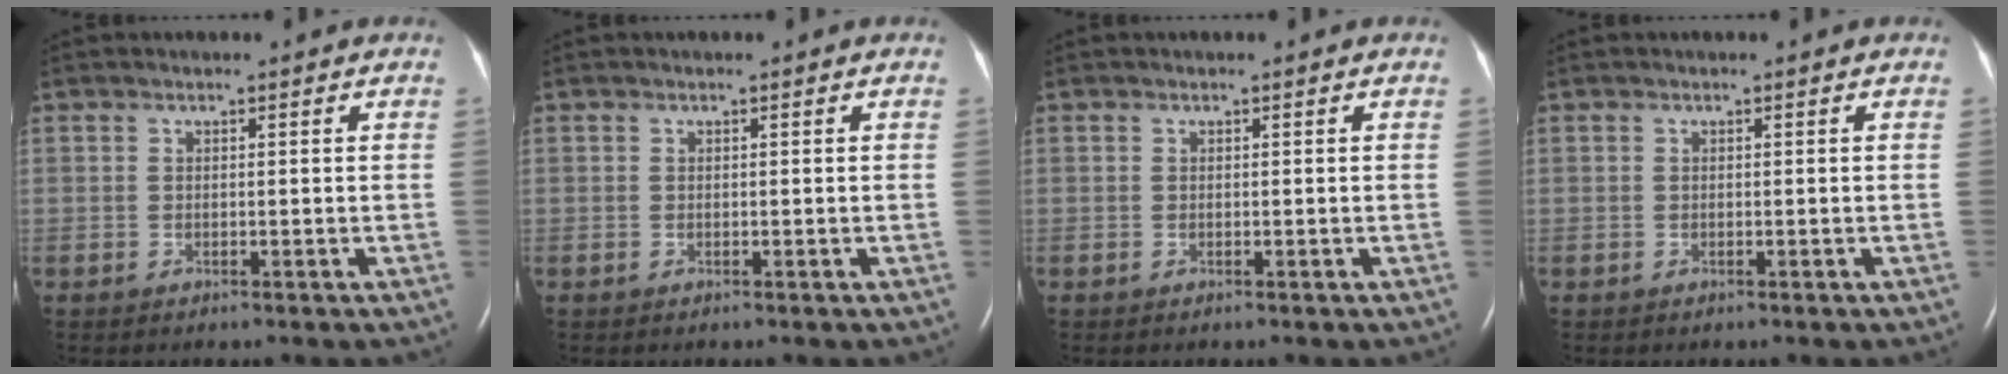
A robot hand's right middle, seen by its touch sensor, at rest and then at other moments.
{"total": 0.0}
{"total": 0.0}
{"total": 0.0}